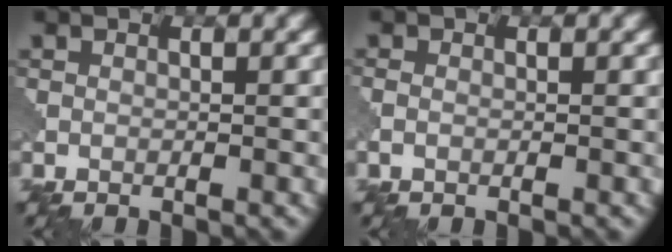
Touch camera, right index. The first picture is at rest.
{"total": 0.8, "force": [-0.3, 0.6, 0.5], "torque": [-0.014, -0.001, -0.010]}